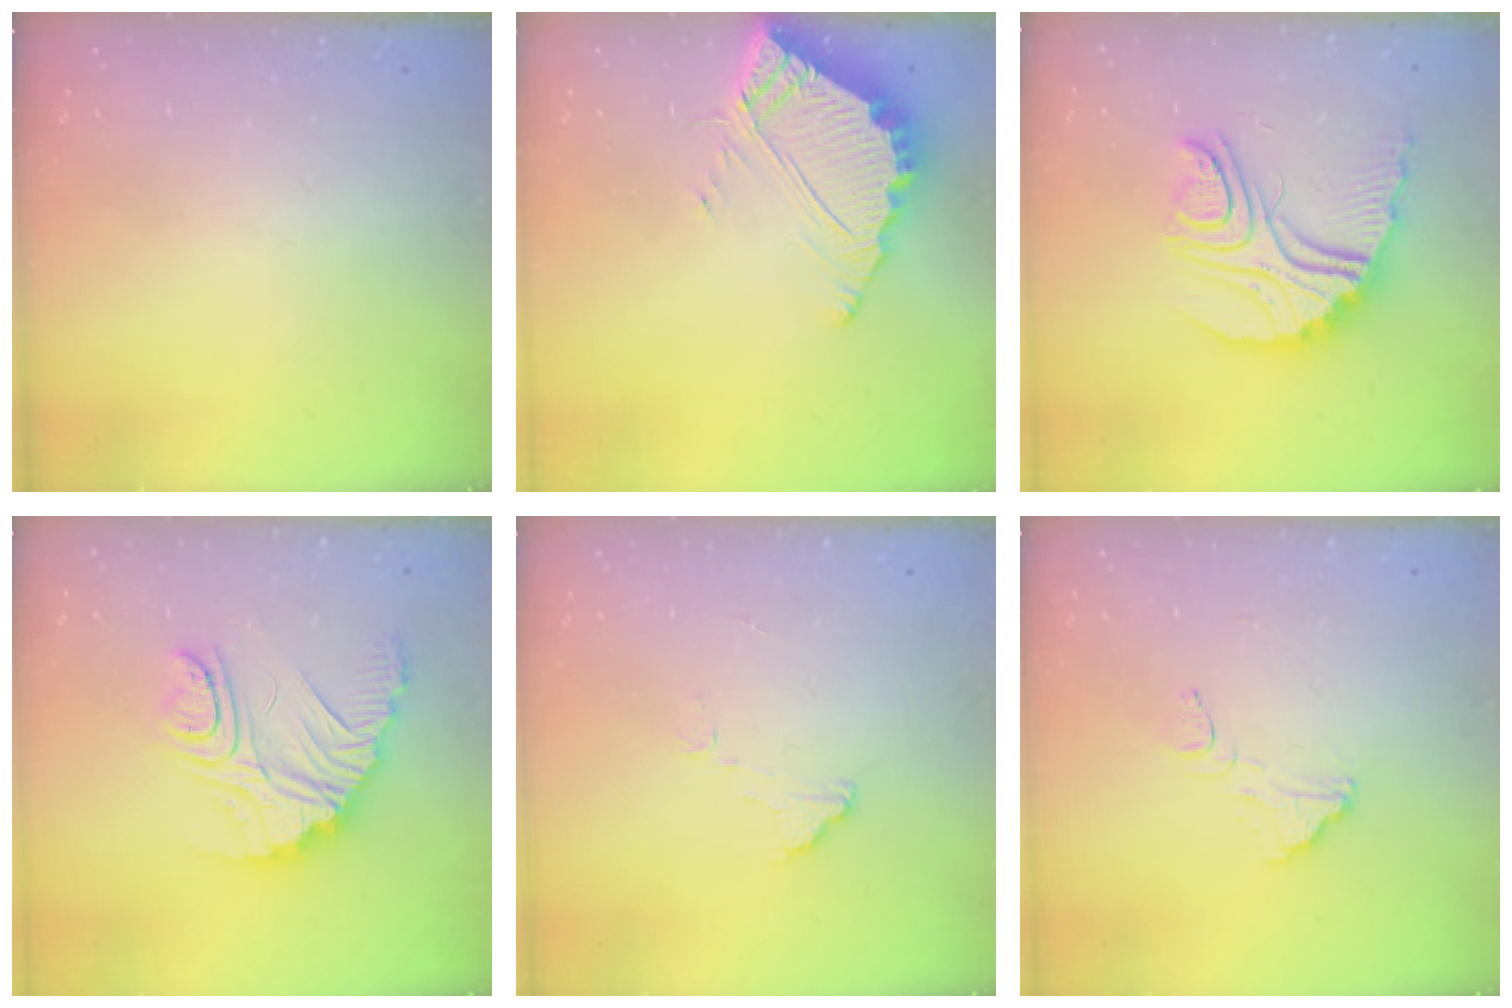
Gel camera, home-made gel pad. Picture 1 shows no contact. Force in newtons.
{"total": 8.0, "press": 7.9, "slide": 0.6}
{"total": 15.8, "press": 15.7, "slide": 1.6}
{"total": 16.2, "press": 16.2, "slide": 1.4}
{"total": 5.2, "press": 5.1, "slide": 0.4}
{"total": 2.6, "press": 2.6, "slide": 0.2}